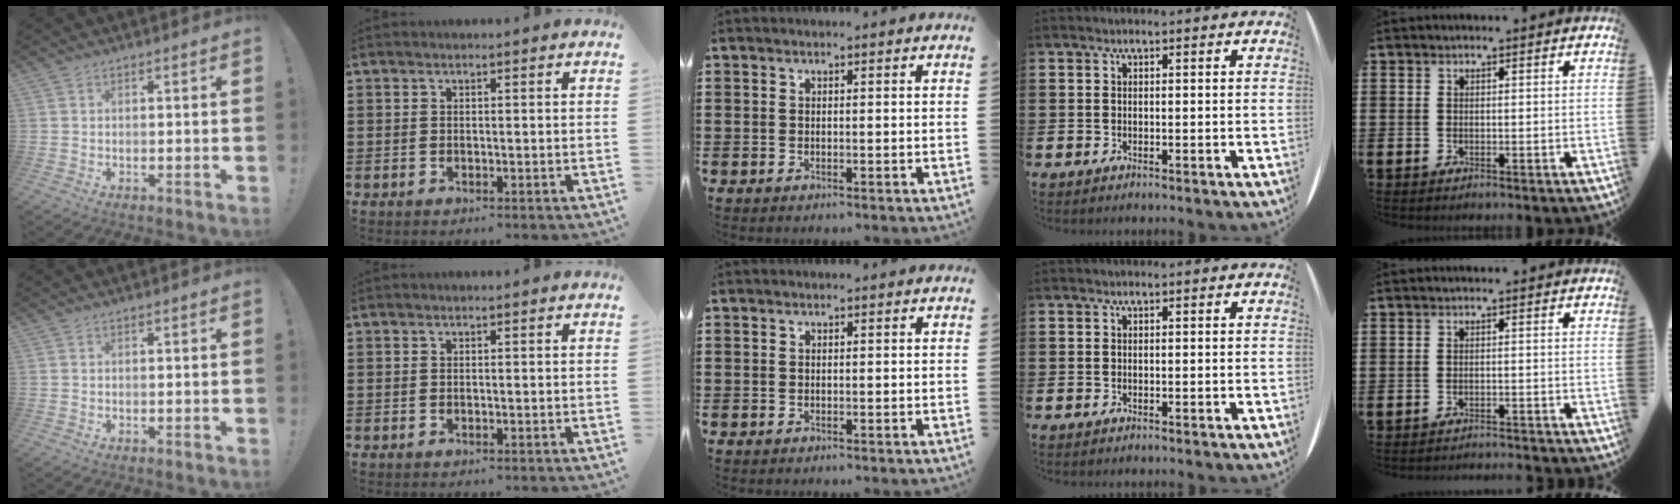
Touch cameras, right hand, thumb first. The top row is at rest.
{"little": {"total": 1.3, "force": [-1.3, -0.2, -0.1], "torque": [-0.001, 0.004, -0.027]}}